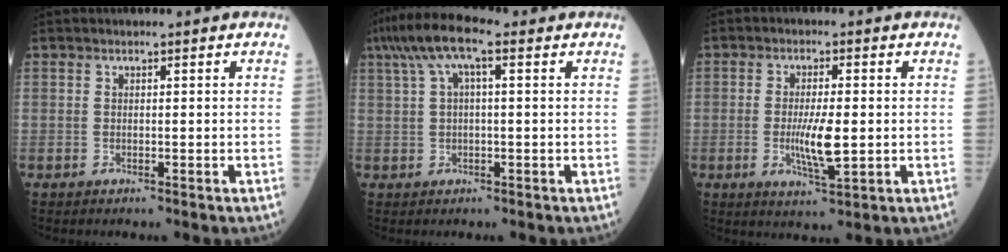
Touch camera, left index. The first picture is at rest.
{"total": 7.2, "force": [3.1, 1.9, 6.2], "torque": [-0.130, 0.039, 0.051]}
{"total": 6.2, "force": [-0.7, 1.2, 6.0], "torque": [-0.119, -0.011, -0.011]}